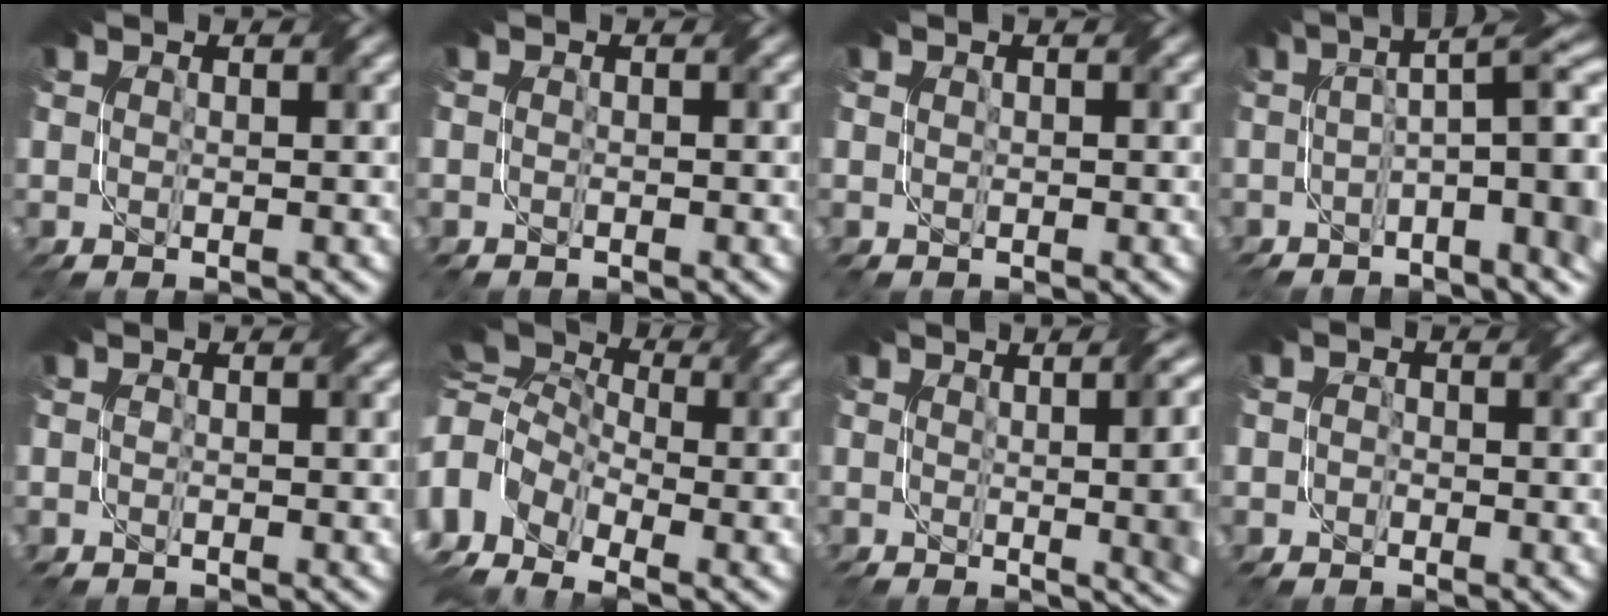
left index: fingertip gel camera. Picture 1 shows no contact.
{"total": 2.0, "force": [-1.6, -0.4, -1.0], "torque": [0.015, -0.004, -0.009]}
{"total": 1.5, "force": [-1.0, -0.3, -1.1], "torque": [0.017, -0.001, 0.005]}
{"total": 8.9, "force": [-1.0, 2.3, 8.5], "torque": [-0.107, 0.009, 0.002]}
{"total": 1.9, "force": [-1.6, -0.2, -0.9], "torque": [0.013, -0.004, -0.009]}
{"total": 12.3, "force": [-2.4, 9.0, 8.0], "torque": [-0.179, -0.013, -0.010]}
{"total": 10.7, "force": [0.0, 4.5, 9.7], "torque": [-0.039, 0.031, 0.004]}
{"total": 1.8, "force": [-1.5, 0.7, -0.7], "torque": [0.022, -0.001, -0.010]}